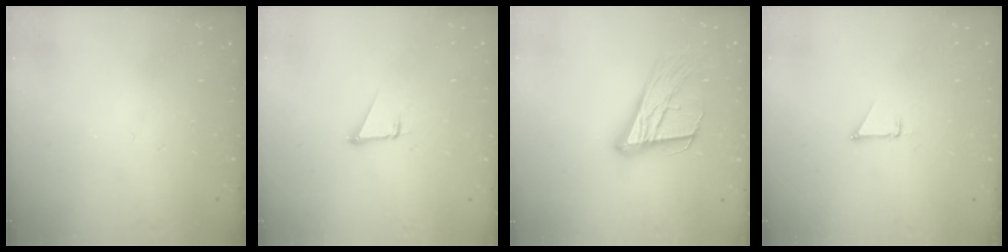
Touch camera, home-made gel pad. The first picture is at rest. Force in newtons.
{"total": 1.9, "press": 1.9, "slide": 0.0}
{"total": 20.1, "press": 19.8, "slide": 3.8}
{"total": 1.5, "press": 1.5, "slide": 0.0}